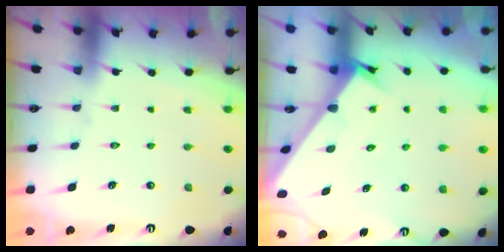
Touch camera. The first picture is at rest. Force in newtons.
{"total": 2.9, "press": 2.9, "slide": 0.1}